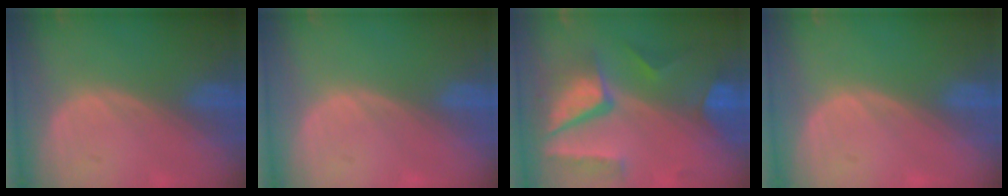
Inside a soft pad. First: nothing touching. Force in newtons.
{"total": 0.0}
{"total": 10.5, "press": 8.8, "slide": 5.7}
{"total": 0.0}